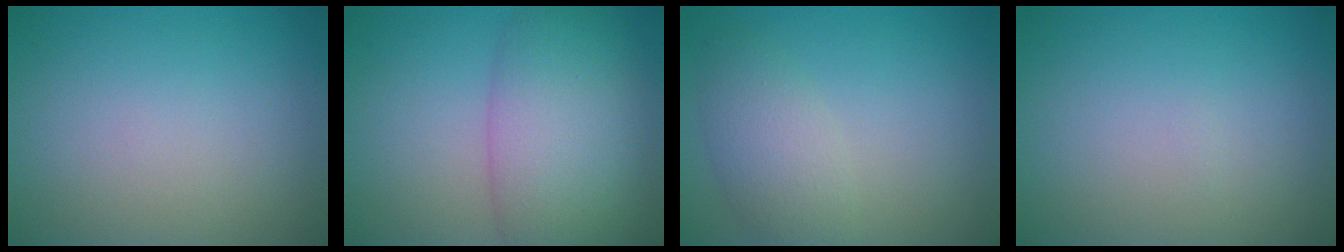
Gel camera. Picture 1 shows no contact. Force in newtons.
{"total": 8.6, "press": 8.6, "slide": 0.6}
{"total": 3.5, "press": 3.5, "slide": 0.2}
{"total": 0.0}